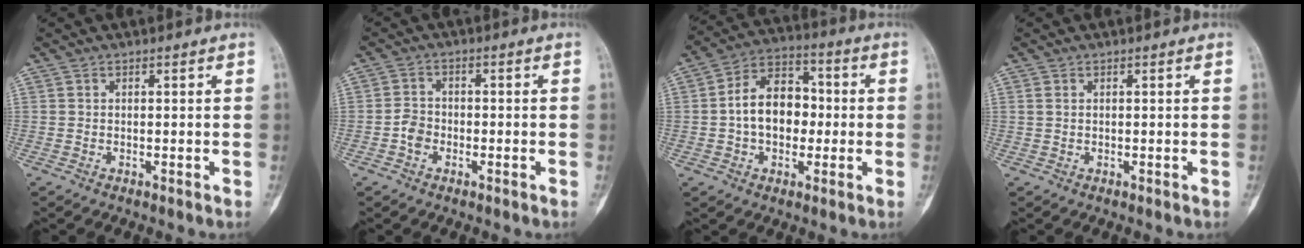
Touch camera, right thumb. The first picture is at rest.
{"total": 3.2, "force": [-1.3, 2.4, 1.7], "torque": [-0.020, 0.011, -0.031]}
{"total": 12.3, "force": [-0.5, 8.7, 8.7], "torque": [-0.111, 0.032, -0.017]}
{"total": 1.0, "force": [0.4, 0.6, 0.6], "torque": [-0.018, 0.004, 0.012]}